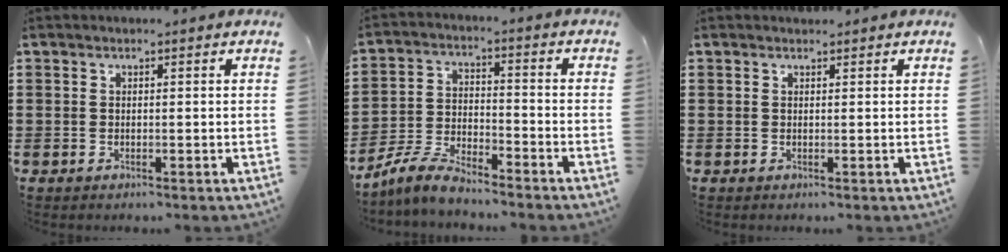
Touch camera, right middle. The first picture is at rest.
{"total": 6.6, "force": [-6.0, 1.0, 2.5], "torque": [-0.065, 0.001, -0.120]}
{"total": 0.6, "force": [0.5, 0.3, 0.0], "torque": [0.006, -0.003, 0.008]}